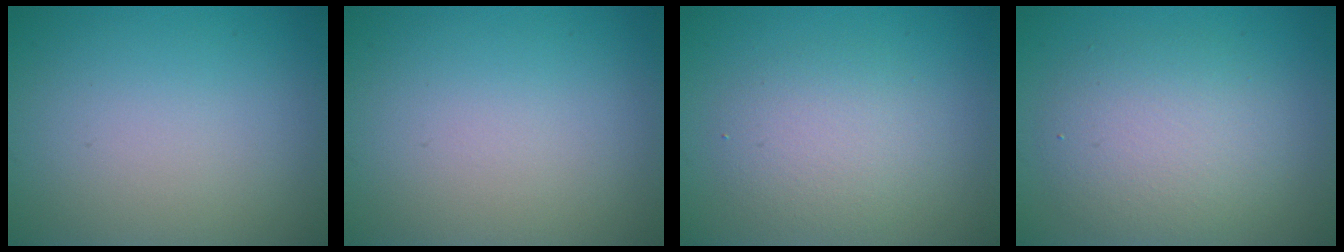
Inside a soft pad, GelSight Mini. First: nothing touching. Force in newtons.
{"total": 0.0}
{"total": 3.2, "press": 3.2, "slide": 0.3}
{"total": 4.8, "press": 4.8, "slide": 0.2}